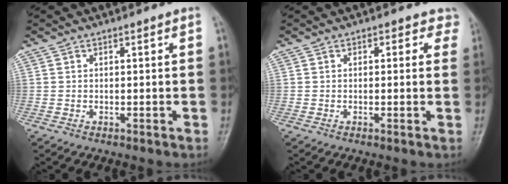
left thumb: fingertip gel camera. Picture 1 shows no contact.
{"total": 2.3, "force": [1.2, 1.7, 0.9], "torque": [0.026, 0.001, 0.001]}